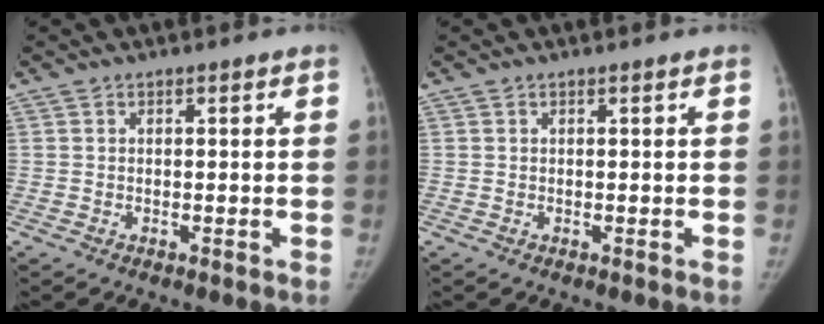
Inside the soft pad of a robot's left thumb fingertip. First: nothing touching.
{"total": 0.0}